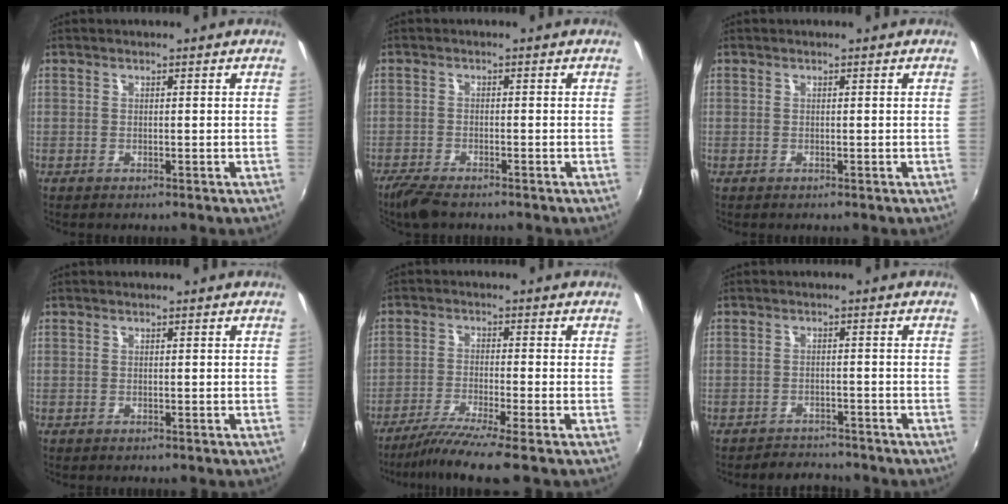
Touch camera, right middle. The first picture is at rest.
{"total": 5.3, "force": [-4.4, 1.1, 2.7], "torque": [-0.073, -0.020, -0.083]}
{"total": 0.0}
{"total": 0.0}
{"total": 7.1, "force": [-5.6, -1.2, 4.1], "torque": [-0.095, -0.019, -0.101]}
{"total": 4.8, "force": [-4.5, 1.5, 0.4], "torque": [-0.025, 0.000, -0.069]}